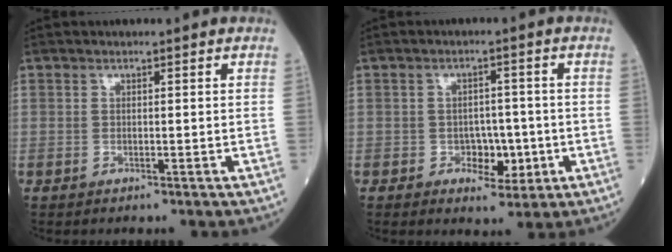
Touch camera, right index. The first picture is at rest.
{"total": 4.5, "force": [-1.2, 2.9, 3.1], "torque": [-0.032, 0.005, -0.013]}